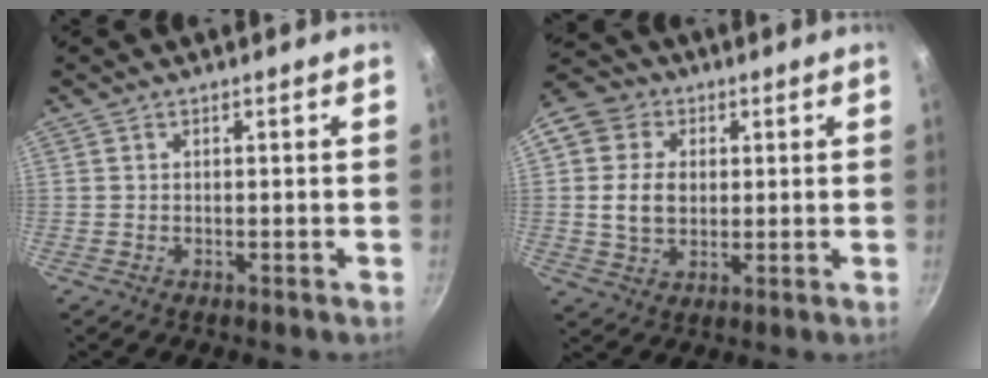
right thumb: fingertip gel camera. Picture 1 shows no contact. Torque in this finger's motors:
{"motor_torque": [-0.78, 0.93, 0.32, -0.32, 0.24]}